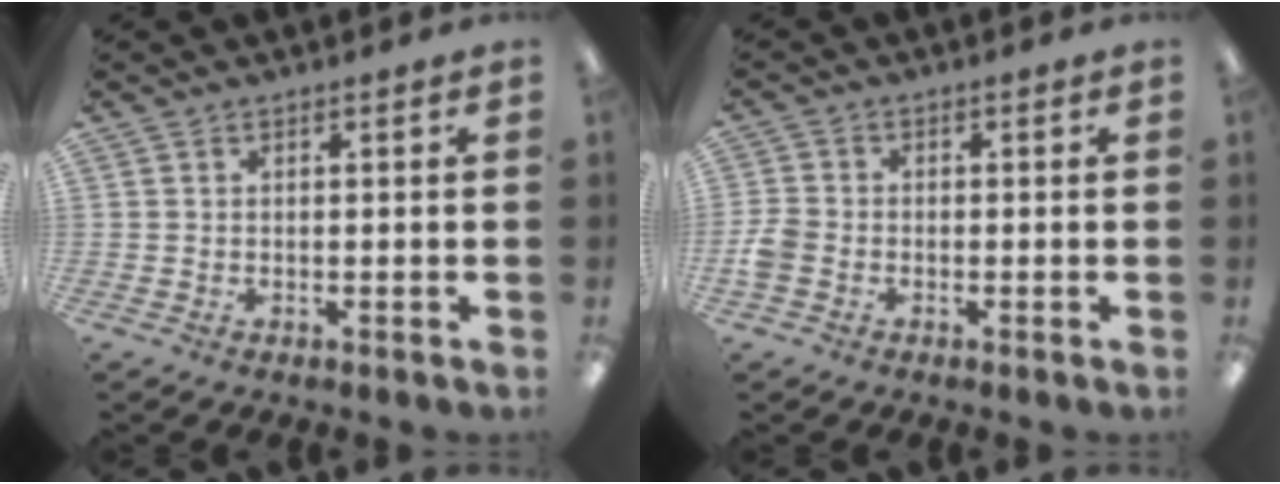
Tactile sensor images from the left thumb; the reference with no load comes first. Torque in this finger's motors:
{"motor_torque": [-0.13, 0.19, 0.08, -0.05, 0.01]}